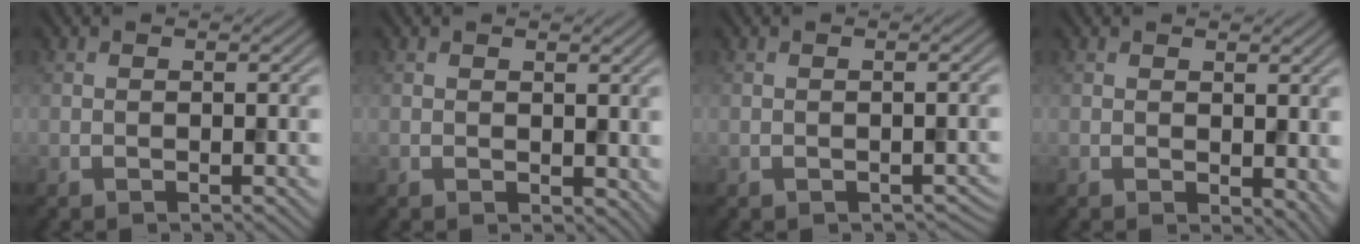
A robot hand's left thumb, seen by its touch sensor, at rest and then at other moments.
{"total": 1.6, "force": [0.7, 1.1, 0.9], "torque": [-0.015, -0.006, 0.015]}
{"total": 1.1, "force": [-0.5, 0.7, 0.7], "torque": [-0.013, -0.009, -0.003]}
{"total": 3.1, "force": [0.2, 2.1, 2.3], "torque": [-0.032, -0.012, 0.007]}